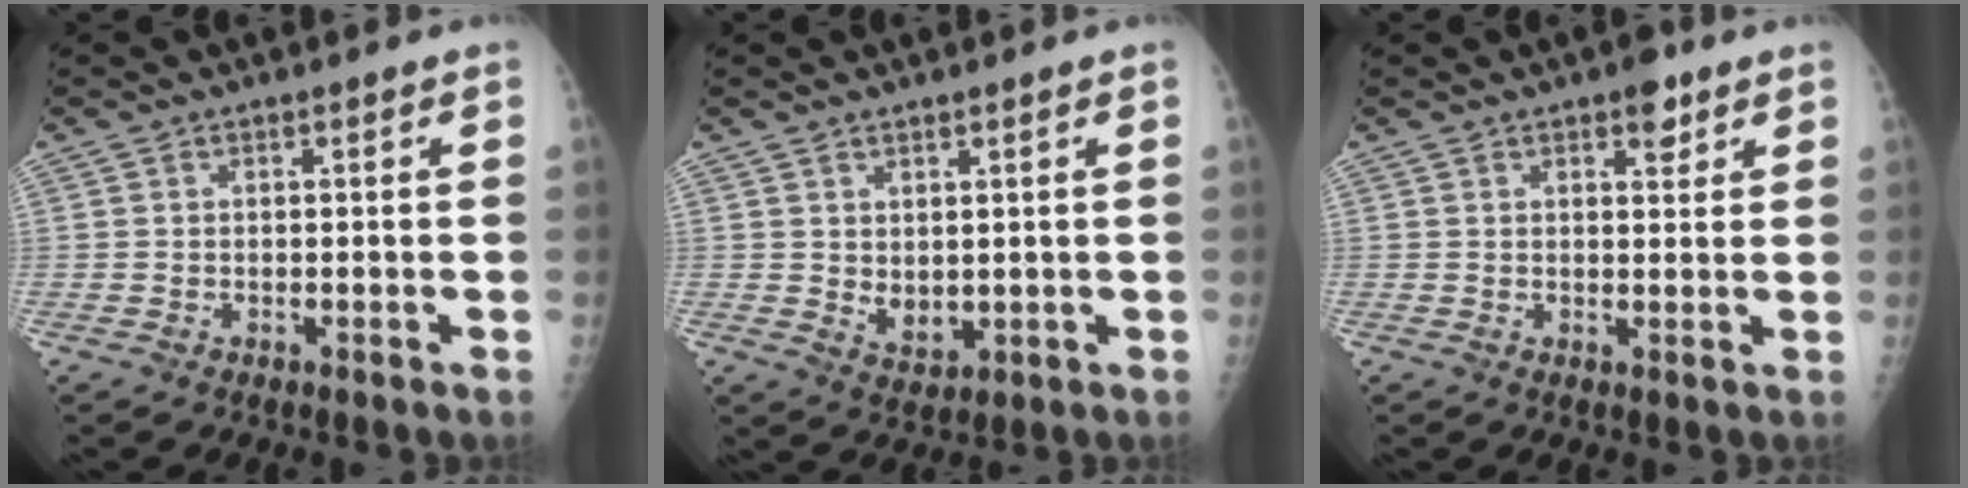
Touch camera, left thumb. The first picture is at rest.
{"total": 3.9, "force": [1.1, 2.4, 2.9], "torque": [-0.037, -0.017, 0.029]}
{"total": 3.8, "force": [2.3, 1.8, 2.4], "torque": [-0.017, -0.010, 0.030]}